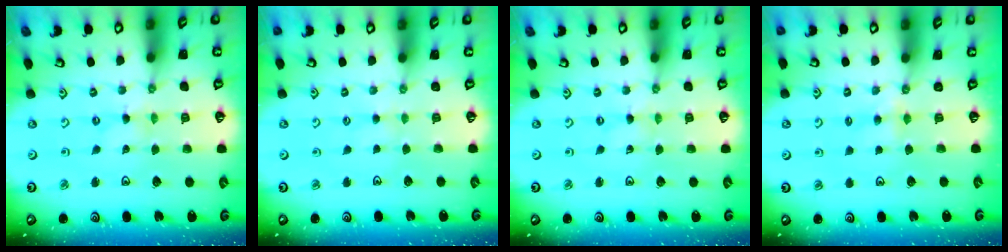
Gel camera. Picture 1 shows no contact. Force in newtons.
{"total": 1.8, "press": 1.7, "slide": 0.3}
{"total": 0.0}
{"total": 3.3, "press": 3.3, "slide": 0.4}